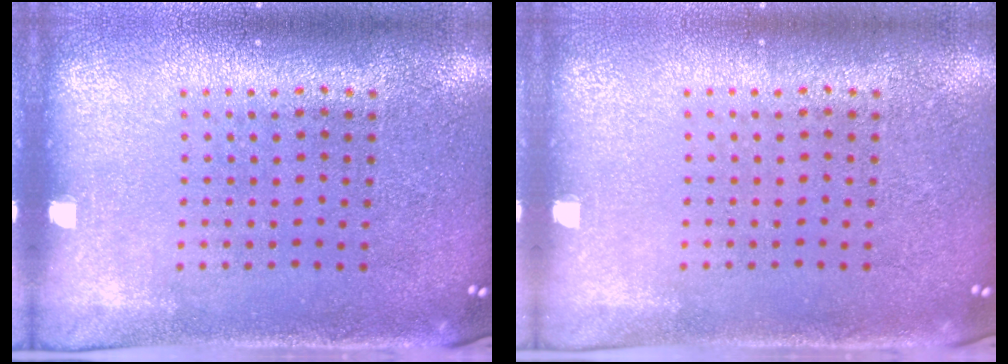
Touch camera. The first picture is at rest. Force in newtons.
{"total": 0.0}